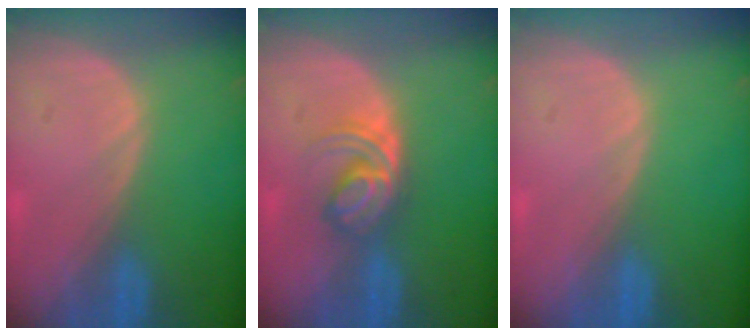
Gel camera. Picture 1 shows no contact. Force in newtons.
{"total": 5.9, "press": 5.1, "slide": 3.0}
{"total": 0.0}